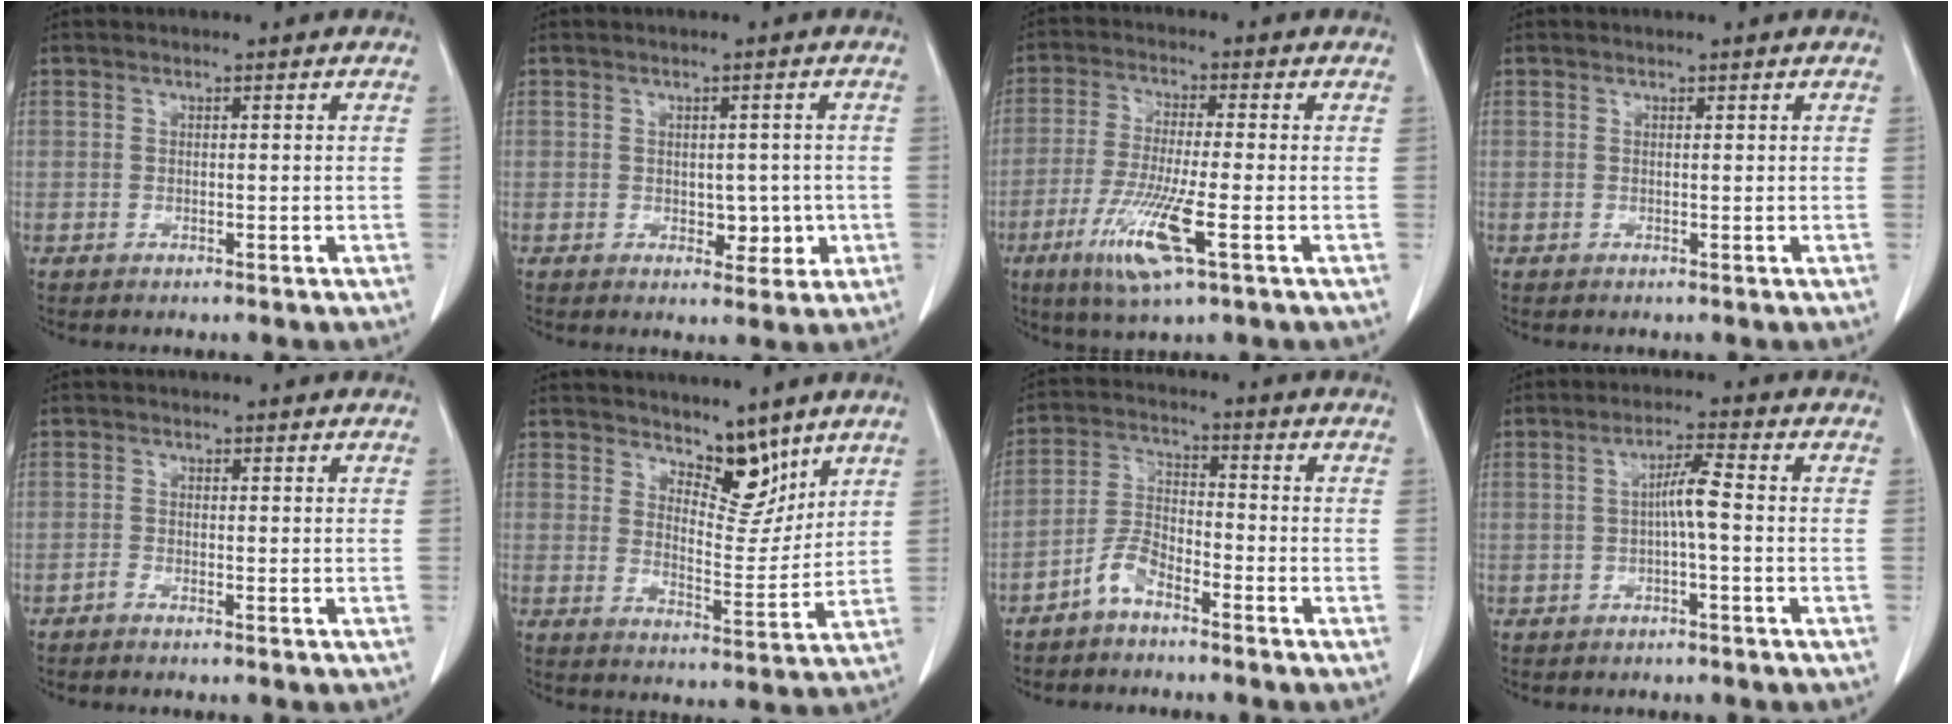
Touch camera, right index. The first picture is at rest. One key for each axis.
{"total": 4.0, "fx": -0.5, "fy": 2.6, "fz": 3.0, "tx": -0.029, "ty": 0.003, "tz": 0.001}
{"total": 10.2, "fx": -4.2, "fy": 0.6, "fz": 9.3, "tx": -0.188, "ty": -0.025, "tz": -0.077}
{"total": 0.0}
{"total": 0.8, "fx": -0.7, "fy": -0.1, "fz": 0.3, "tx": -0.005, "ty": 0.001, "tz": -0.016}
{"total": 7.0, "fx": 5.5, "fy": 2.7, "fz": 3.4, "tx": -0.042, "ty": -0.008, "tz": 0.095}
{"total": 4.9, "fx": -3.7, "fy": 1.6, "fz": 2.8, "tx": -0.066, "ty": 0.006, "tz": -0.077}
{"total": 3.8, "fx": -0.4, "fy": 0.0, "fz": 3.8, "tx": -0.068, "ty": 0.009, "tz": -0.005}